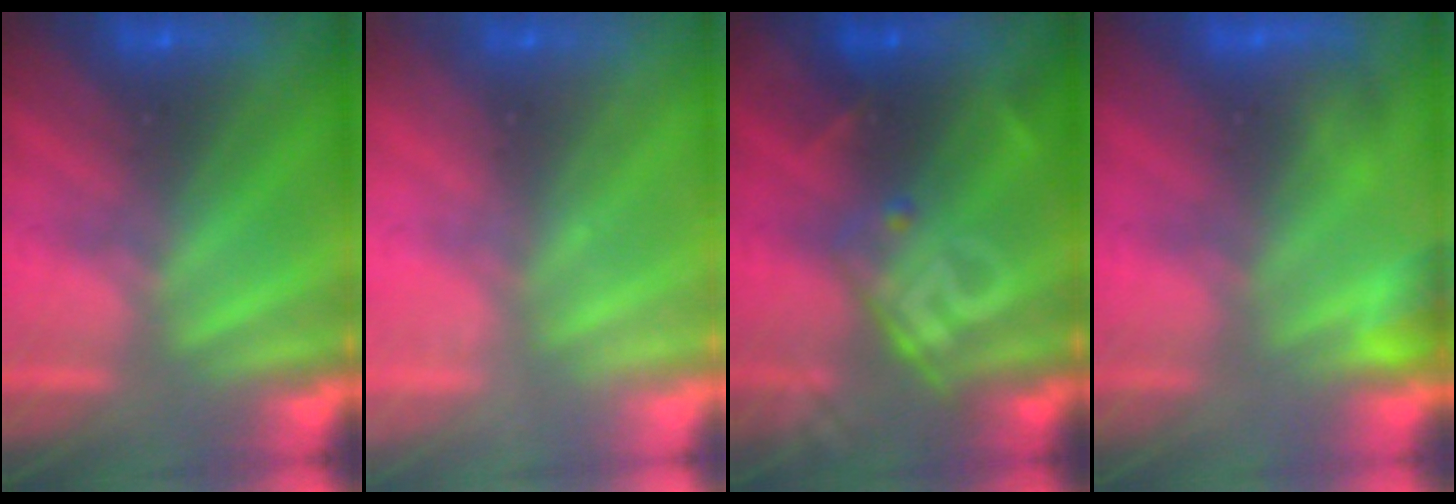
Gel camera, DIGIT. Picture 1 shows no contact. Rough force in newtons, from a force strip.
{"total": 2.2}
{"total": 2.5}
{"total": 4.8}